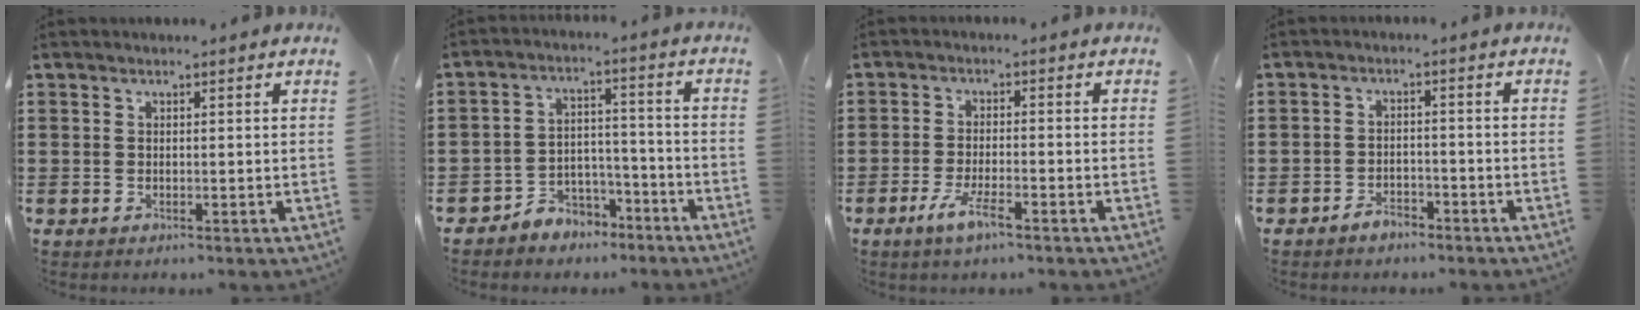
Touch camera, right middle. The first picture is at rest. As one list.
[{"total": 4.9, "force": [-4.3, 2.3, 0.1], "torque": [-0.010, 0.012, -0.089]}, {"total": 4.7, "force": [-2.9, 1.0, 3.6], "torque": [-0.077, -0.003, -0.056]}, {"total": 2.9, "force": [-2.6, 1.1, 0.4], "torque": [-0.012, 0.004, -0.054]}]